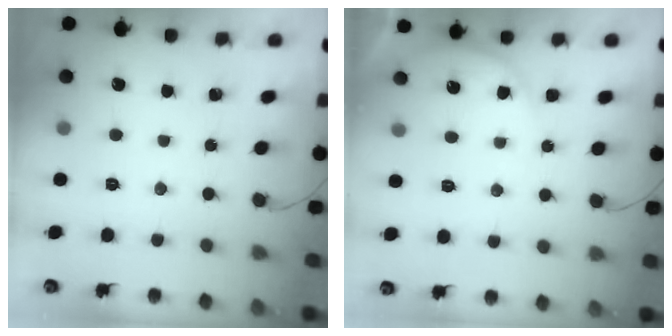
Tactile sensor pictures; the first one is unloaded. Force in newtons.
{"total": 5.0, "press": 5.0, "slide": 0.6}